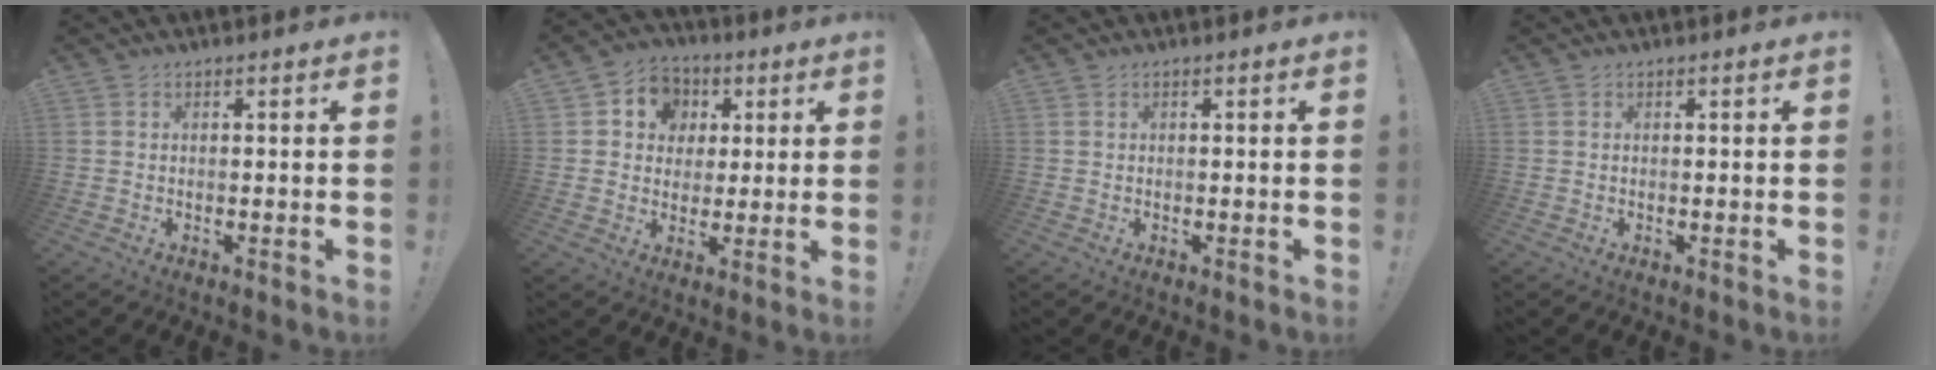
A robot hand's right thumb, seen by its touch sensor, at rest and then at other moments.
{"total": 8.5, "force": [1.5, 7.9, 2.7], "torque": [-0.041, 0.000, 0.036]}
{"total": 0.0}
{"total": 0.0}